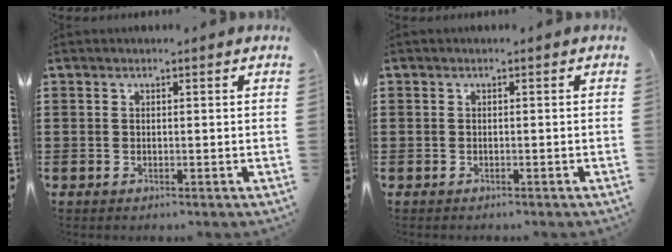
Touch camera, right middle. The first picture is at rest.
{"total": 0.6, "force": [-0.3, 0.5, -0.1], "torque": [0.001, 0.005, -0.008]}